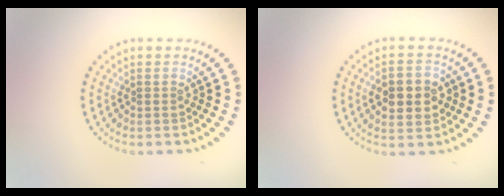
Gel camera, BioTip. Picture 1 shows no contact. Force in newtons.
{"total": 4.4, "press": 4.4, "slide": 0.1}